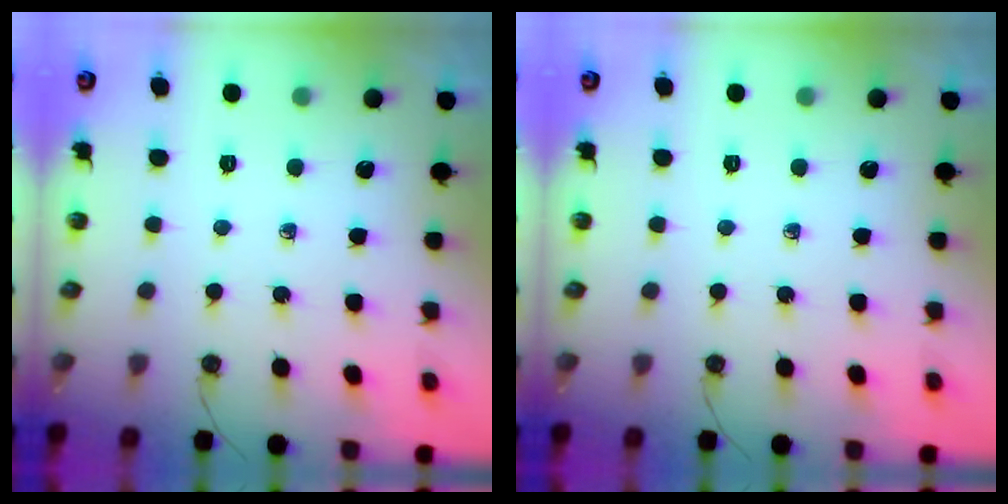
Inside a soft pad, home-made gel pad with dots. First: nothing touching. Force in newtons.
{"total": 0.0}